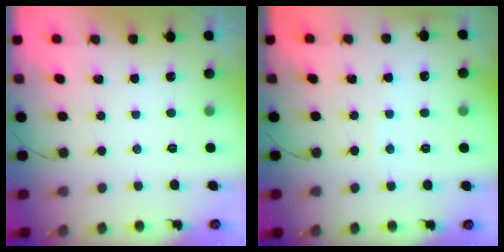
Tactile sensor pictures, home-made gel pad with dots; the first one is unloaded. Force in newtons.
{"total": 2.6, "press": 2.6, "slide": 0.4}